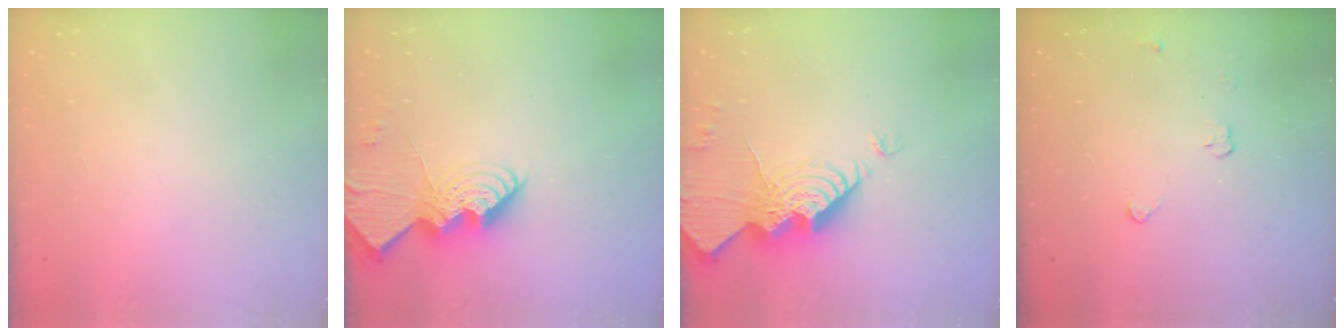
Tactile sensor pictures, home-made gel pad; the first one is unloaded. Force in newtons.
{"total": 14.7, "press": 14.6, "slide": 1.4}
{"total": 16.2, "press": 16.1, "slide": 1.4}
{"total": 2.9, "press": 2.9, "slide": 0.4}